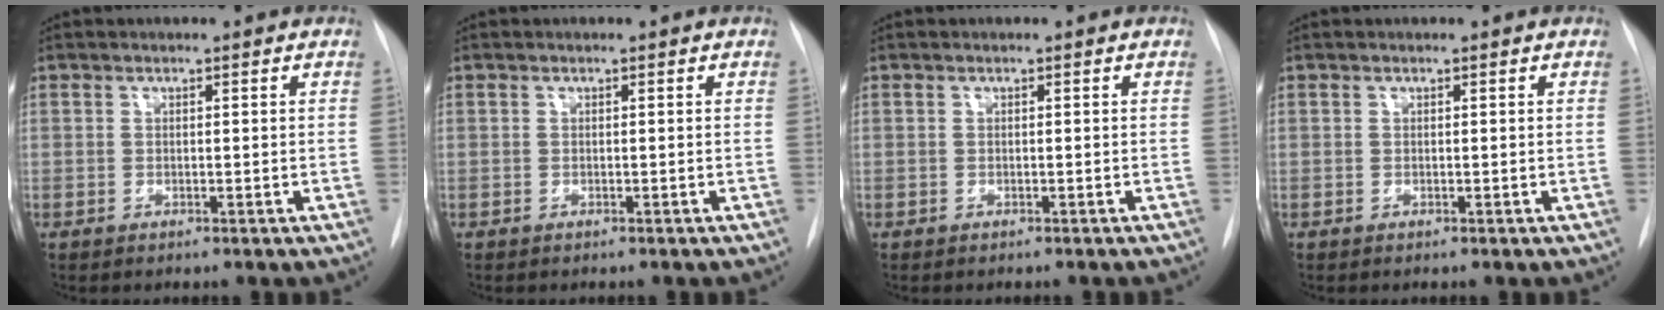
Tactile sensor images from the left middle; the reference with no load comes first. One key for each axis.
{"total": 0.0}
{"total": 0.8, "fx": -0.7, "fy": 0.0, "fz": 0.3, "tx": -0.002, "ty": -0.001, "tz": -0.010}
{"total": 0.0}